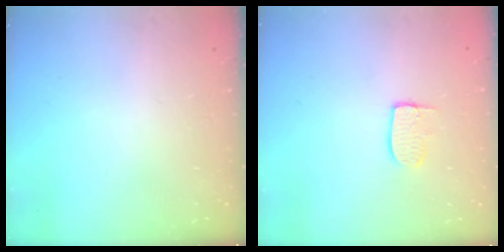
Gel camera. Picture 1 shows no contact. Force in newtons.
{"total": 7.2, "press": 7.1, "slide": 0.4}